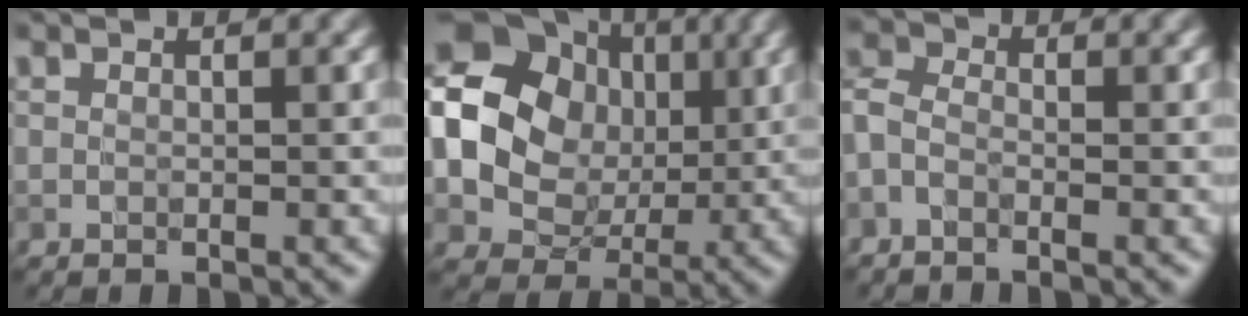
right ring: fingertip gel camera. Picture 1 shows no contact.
{"total": 15.6, "force": [2.6, 13.3, 7.7], "torque": [-0.177, 0.036, 0.040]}
{"total": 1.8, "force": [-1.5, 0.6, 0.6], "torque": [-0.025, 0.008, -0.025]}